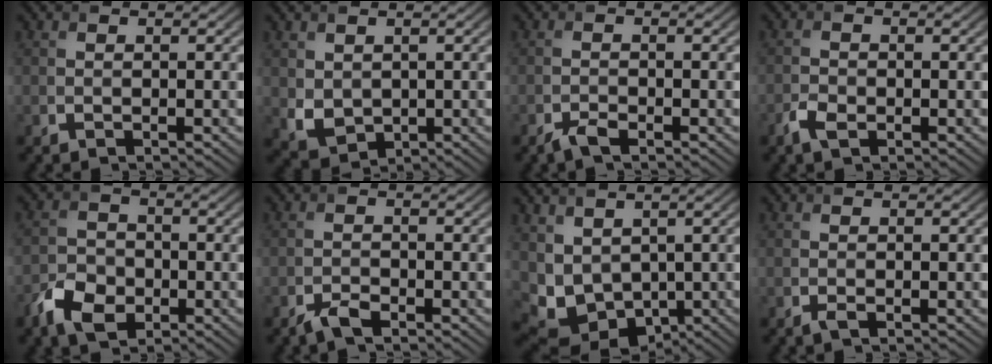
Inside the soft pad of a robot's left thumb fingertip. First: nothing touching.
{"total": 3.5, "force": [1.0, 2.8, 1.8], "torque": [-0.054, -0.012, 0.026]}
{"total": 1.7, "force": [-1.4, 0.4, 1.0], "torque": [-0.023, -0.002, -0.030]}
{"total": 2.4, "force": [-1.4, 1.3, 1.5], "torque": [-0.034, -0.002, -0.031]}
{"total": 5.6, "force": [-3.1, 3.7, 2.9], "torque": [-0.063, -0.005, -0.068]}
{"total": 2.2, "force": [-1.7, 0.6, 1.2], "torque": [-0.027, -0.001, -0.037]}
{"total": 7.2, "force": [1.4, 5.4, 4.6], "torque": [-0.128, -0.026, 0.040]}
{"total": 0.7, "force": [-0.4, 0.1, 0.6], "torque": [-0.013, -0.001, -0.008]}